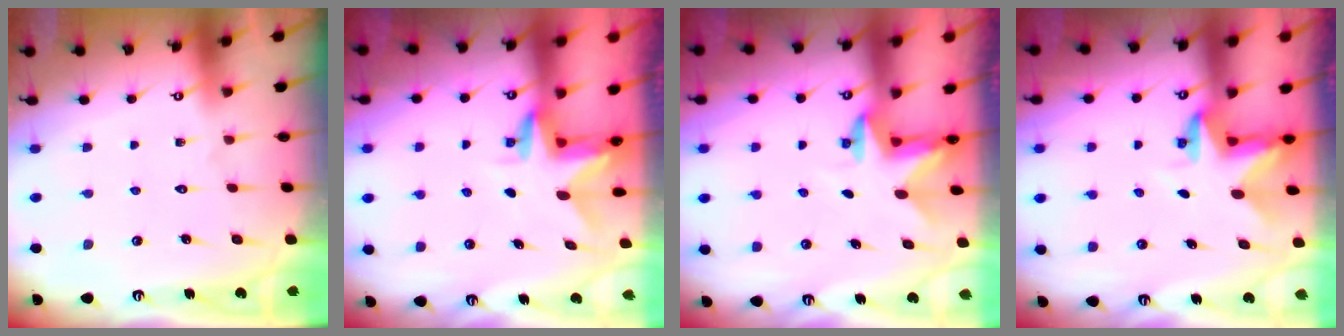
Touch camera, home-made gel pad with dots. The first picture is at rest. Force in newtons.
{"total": 3.0, "press": 3.0, "slide": 0.3}
{"total": 2.5, "press": 2.5, "slide": 0.4}
{"total": 2.8, "press": 2.8, "slide": 0.2}